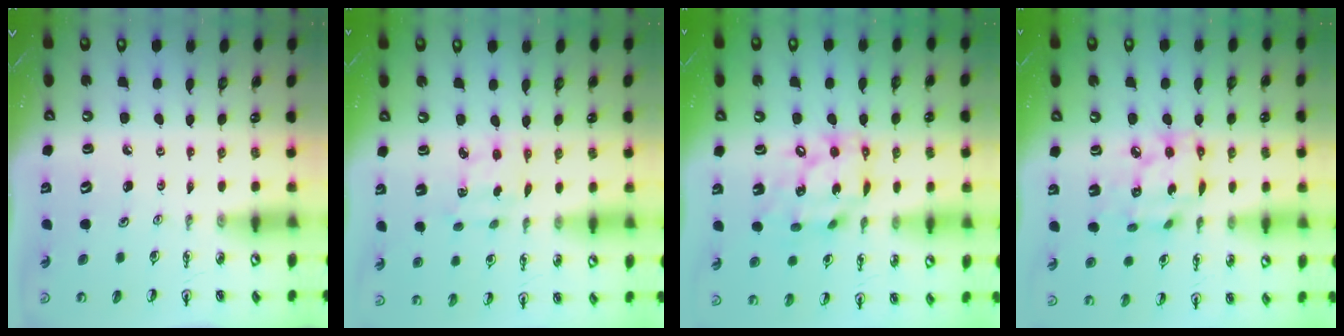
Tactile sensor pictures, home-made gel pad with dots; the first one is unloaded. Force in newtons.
{"total": 2.9, "press": 2.9, "slide": 0.6}
{"total": 14.3, "press": 14.2, "slide": 1.7}
{"total": 12.8, "press": 12.8, "slide": 0.9}